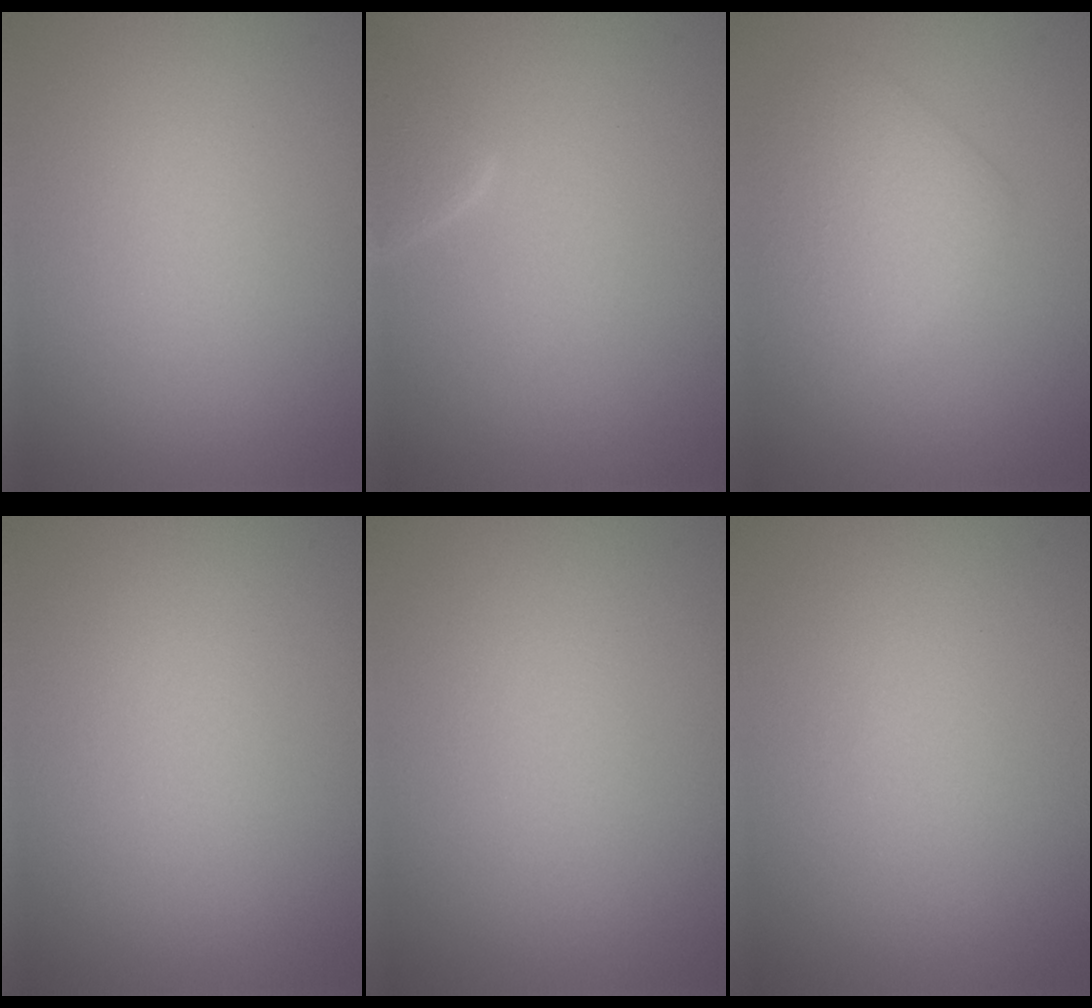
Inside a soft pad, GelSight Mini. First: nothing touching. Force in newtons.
{"total": 1.8, "press": 1.8, "slide": 0.1}
{"total": 3.3, "press": 3.3, "slide": 0.2}
{"total": 0.0}
{"total": 0.0}
{"total": 0.0}